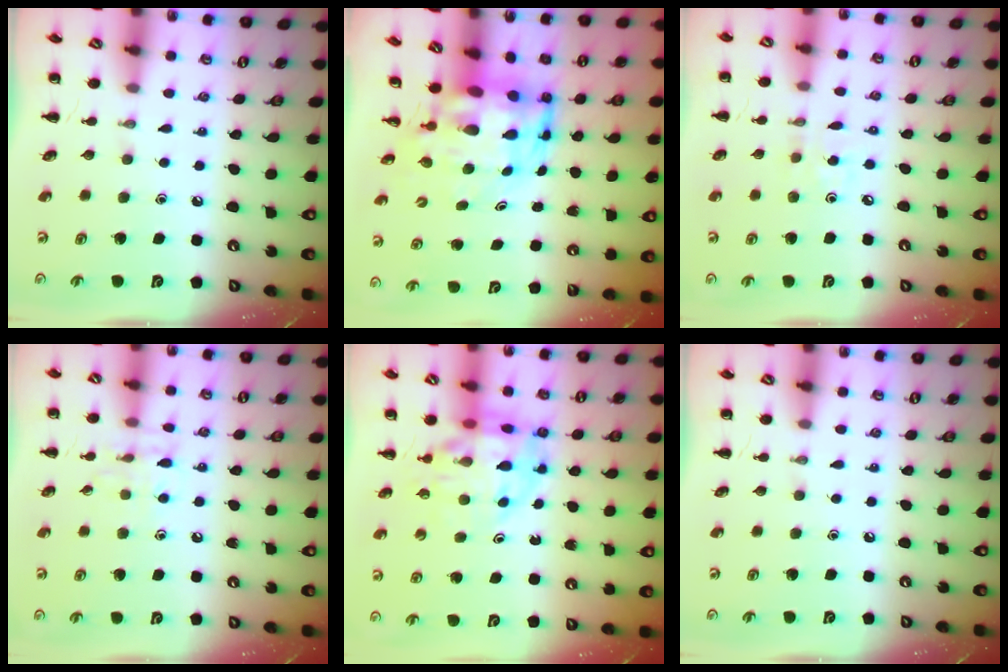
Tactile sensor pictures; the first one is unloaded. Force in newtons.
{"total": 7.3, "press": 7.0, "slide": 2.2}
{"total": 3.0, "press": 2.8, "slide": 1.1}
{"total": 6.9, "press": 6.7, "slide": 1.4}
{"total": 13.5, "press": 12.9, "slide": 3.8}
{"total": 0.0}